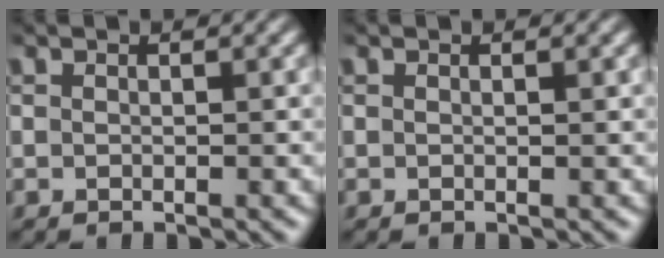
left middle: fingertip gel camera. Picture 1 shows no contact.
{"total": 0.0}